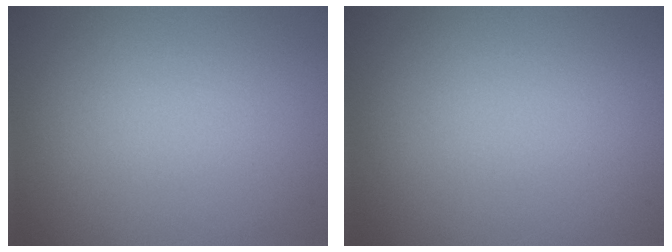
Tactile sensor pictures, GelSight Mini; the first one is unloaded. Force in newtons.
{"total": 0.0}